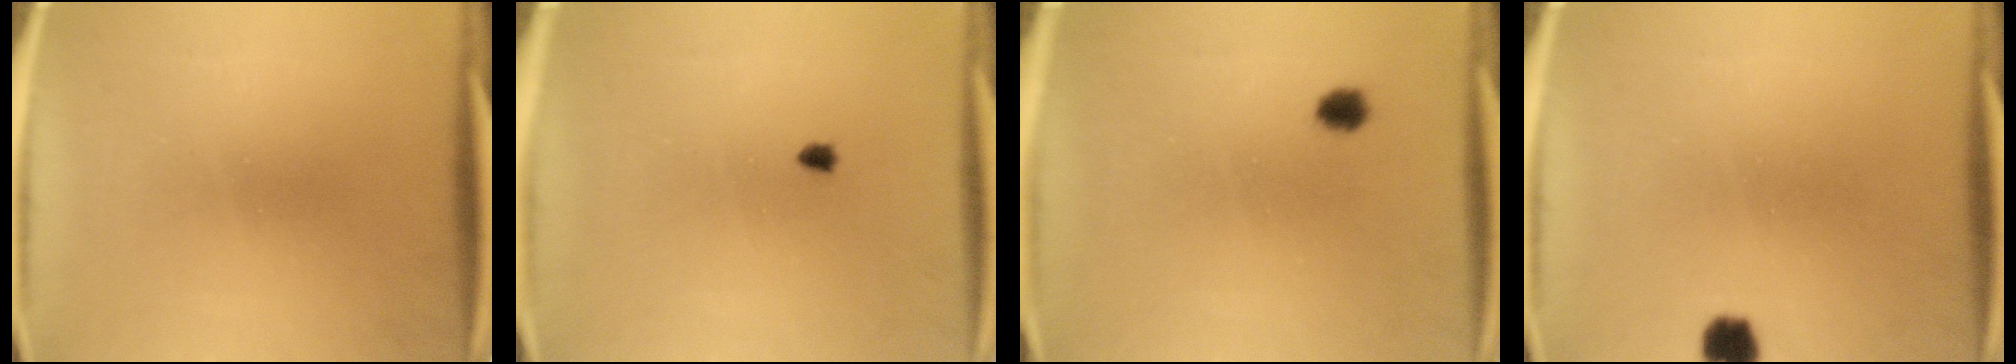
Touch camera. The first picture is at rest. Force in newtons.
{"total": 0.6}
{"total": 2.1}
{"total": 3.5}